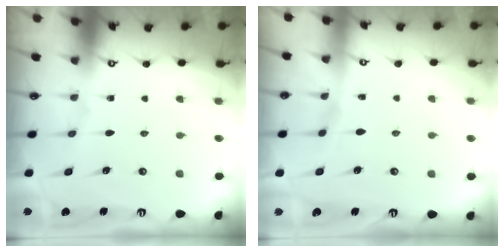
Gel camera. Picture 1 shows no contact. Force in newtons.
{"total": 3.0, "press": 3.0, "slide": 0.5}